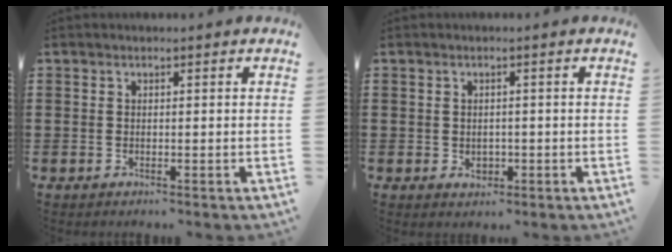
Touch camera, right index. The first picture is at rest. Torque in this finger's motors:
{"motor_torque": [-0.16, 0.52, 0.00, 0.00]}